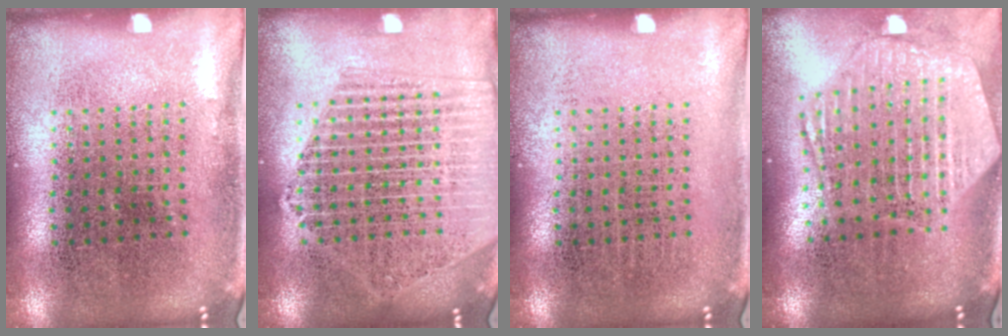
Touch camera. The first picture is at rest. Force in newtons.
{"total": 2.1, "press": 1.9, "slide": 0.8}
{"total": 0.0}
{"total": 2.7, "press": 2.2, "slide": 1.6}